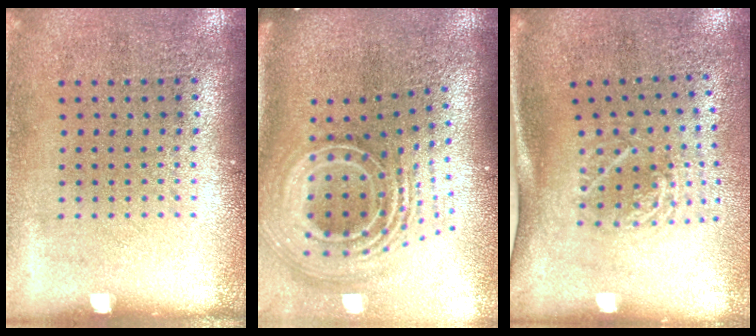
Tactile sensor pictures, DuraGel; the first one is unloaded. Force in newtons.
{"total": 3.3, "press": 2.1, "slide": 2.5}
{"total": 1.8, "press": 1.3, "slide": 1.3}